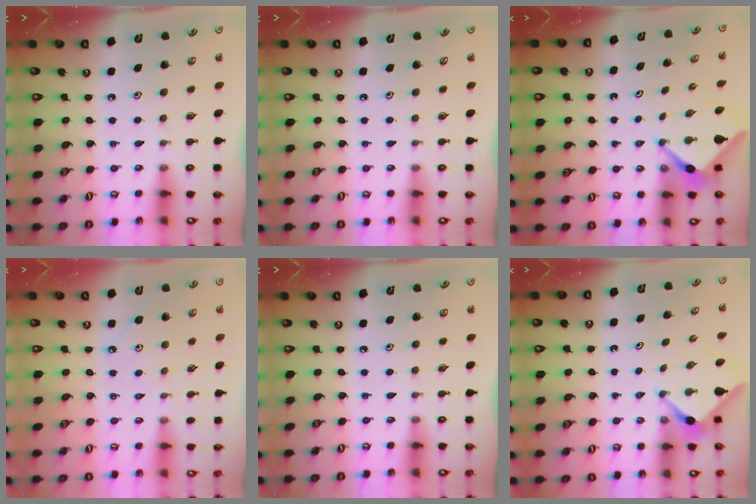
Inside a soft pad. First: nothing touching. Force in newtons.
{"total": 0.0}
{"total": 4.0, "press": 3.9, "slide": 0.4}
{"total": 2.2, "press": 2.1, "slide": 0.4}
{"total": 0.0}
{"total": 3.1, "press": 3.1, "slide": 0.3}